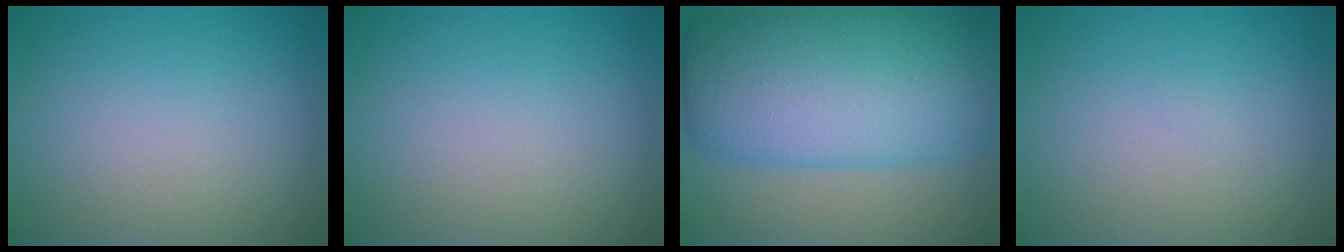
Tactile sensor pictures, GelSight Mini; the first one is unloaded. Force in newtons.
{"total": 0.0}
{"total": 12.9, "press": 12.9, "slide": 0.1}
{"total": 0.0}